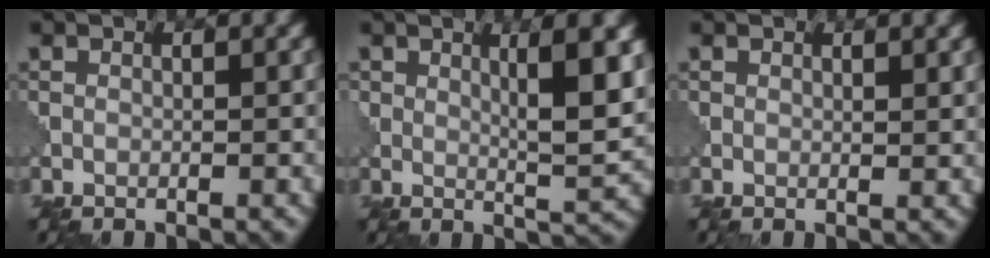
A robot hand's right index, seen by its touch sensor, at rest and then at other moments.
{"total": 4.2, "force": [1.5, 0.8, 3.9], "torque": [-0.053, -0.006, 0.029]}
{"total": 1.4, "force": [1.1, 0.5, 0.8], "torque": [-0.002, 0.003, 0.010]}